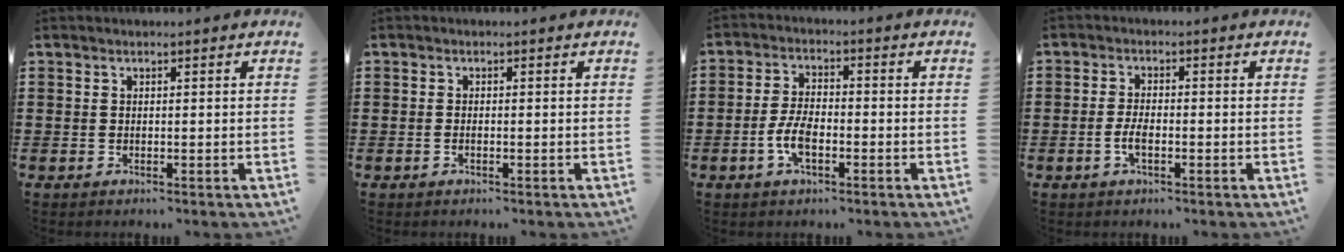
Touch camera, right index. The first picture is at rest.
{"total": 0.6, "force": [-0.4, 0.2, 0.5], "torque": [-0.011, -0.005, -0.005]}
{"total": 5.4, "force": [-1.9, 2.5, 4.4], "torque": [-0.104, -0.002, -0.040]}
{"total": 3.2, "force": [-1.0, 1.2, 2.8], "torque": [-0.065, -0.002, -0.023]}